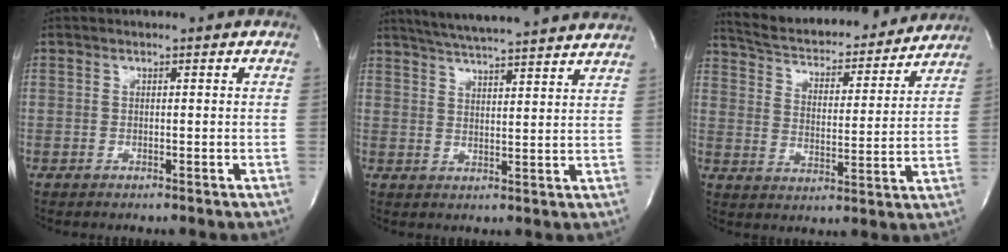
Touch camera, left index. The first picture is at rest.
{"total": 18.0, "force": [16.3, 0.2, 7.4], "torque": [-0.128, 0.005, 0.219]}
{"total": 21.2, "force": [19.6, 4.4, 6.8], "torque": [-0.116, -0.005, 0.279]}